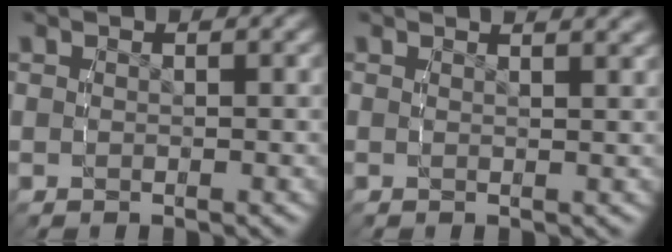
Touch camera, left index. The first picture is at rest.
{"total": 2.0, "force": [1.8, -0.1, 0.8], "torque": [-0.003, 0.006, 0.024]}